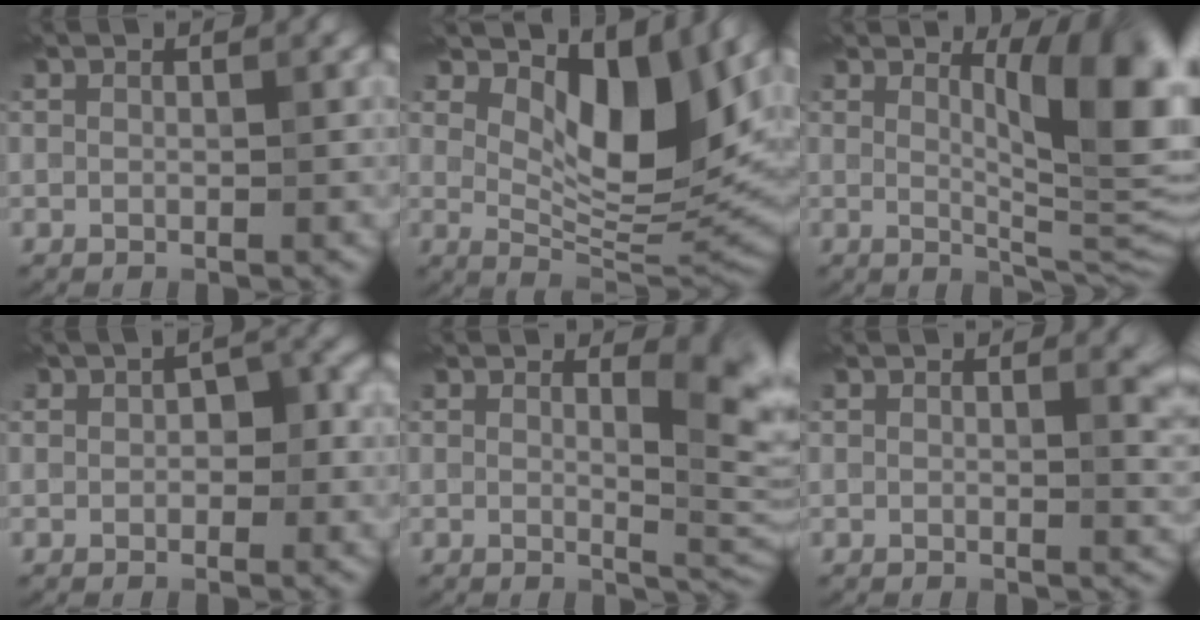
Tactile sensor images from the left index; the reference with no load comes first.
{"total": 8.3, "force": [3.5, 3.8, 6.5], "torque": [-0.097, -0.020, 0.060]}
{"total": 9.7, "force": [3.1, 2.6, 8.8], "torque": [-0.112, -0.005, 0.056]}
{"total": 2.9, "force": [-0.1, 2.1, 2.0], "torque": [-0.025, 0.001, -0.007]}
{"total": 5.4, "force": [1.7, 2.0, 4.7], "torque": [-0.046, -0.010, 0.028]}
{"total": 3.0, "force": [1.2, 1.3, 2.5], "torque": [-0.024, -0.003, 0.018]}